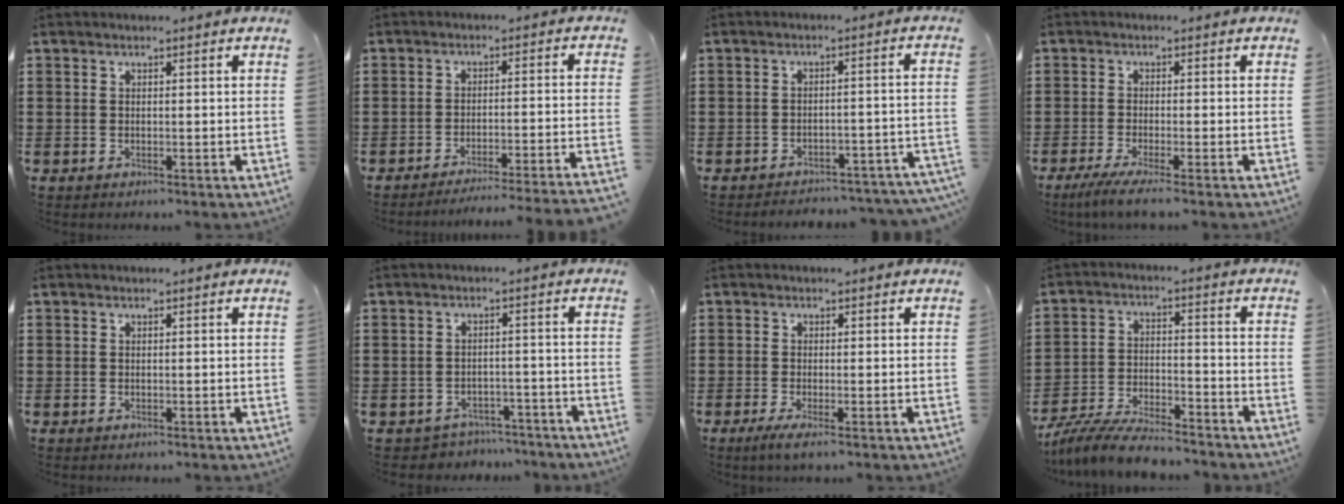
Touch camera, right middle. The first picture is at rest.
{"total": 3.9, "force": [-3.6, -0.7, 1.2], "torque": [-0.019, -0.008, -0.076]}
{"total": 3.2, "force": [-3.1, 0.3, 0.4], "torque": [-0.010, 0.004, -0.067]}
{"total": 2.7, "force": [-1.9, -0.2, 1.9], "torque": [-0.045, -0.012, -0.038]}
{"total": 0.0}
{"total": 3.0, "force": [-2.9, 0.5, -0.4], "torque": [-0.004, 0.001, -0.066]}
{"total": 1.5, "force": [-0.7, -0.1, 1.3], "torque": [-0.021, -0.005, -0.012]}
{"total": 7.9, "force": [-7.4, 0.8, 2.4], "torque": [-0.055, 0.004, -0.146]}